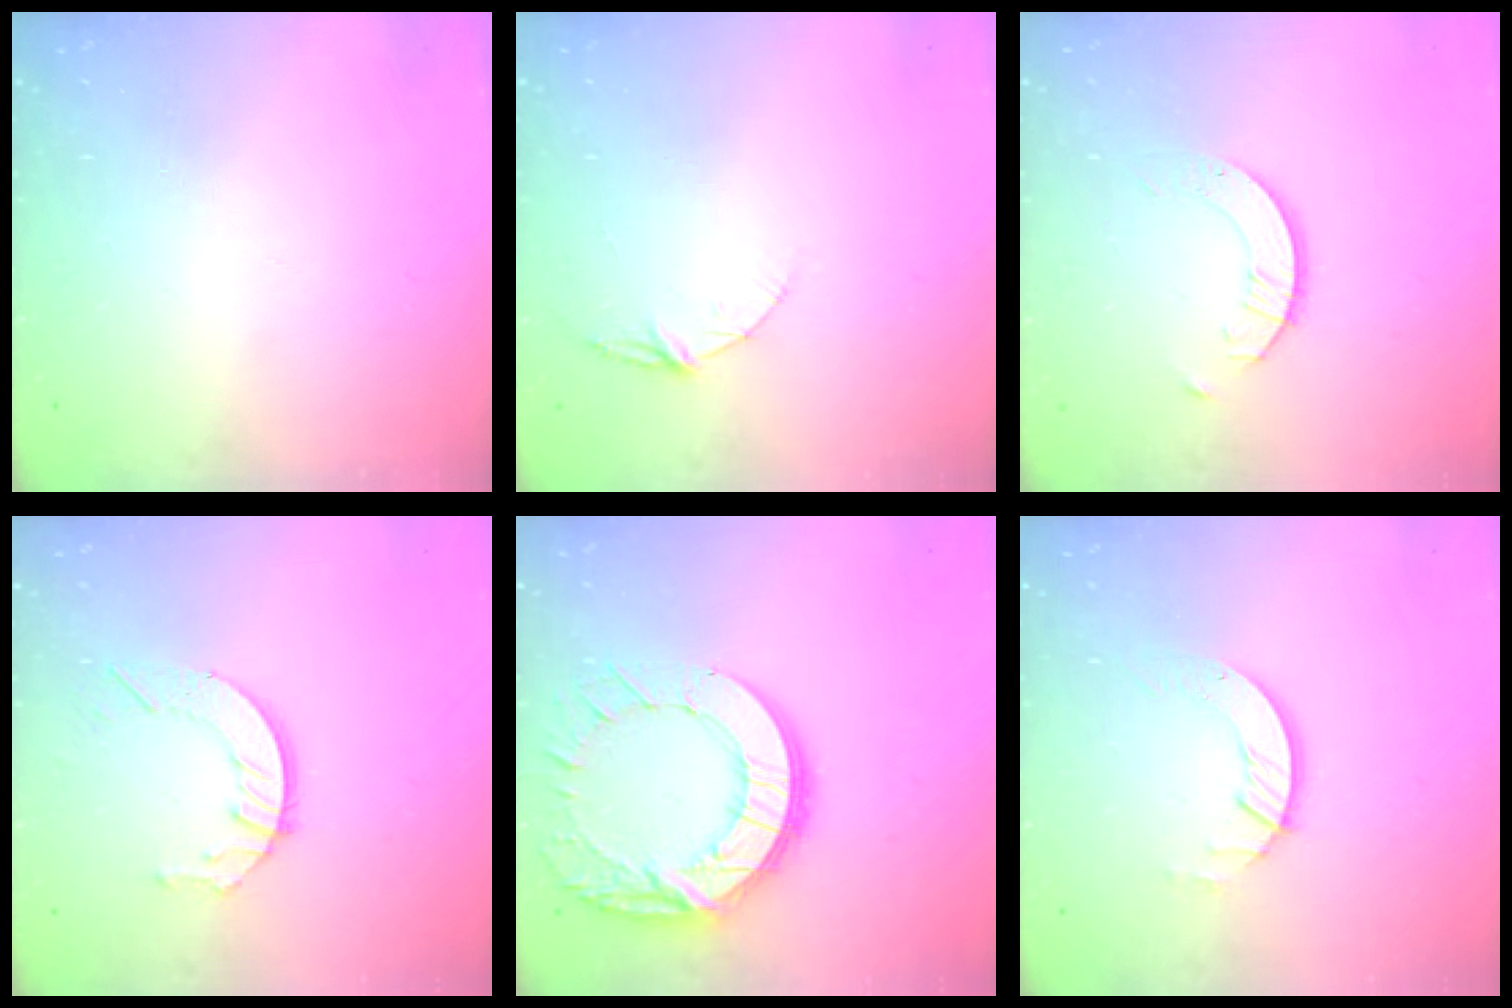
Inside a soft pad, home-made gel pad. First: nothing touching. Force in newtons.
{"total": 4.0, "press": 3.9, "slide": 0.4}
{"total": 2.4, "press": 2.4, "slide": 0.2}
{"total": 6.7, "press": 6.7, "slide": 0.3}
{"total": 18.2, "press": 18.1, "slide": 1.6}
{"total": 5.1, "press": 5.1, "slide": 0.4}